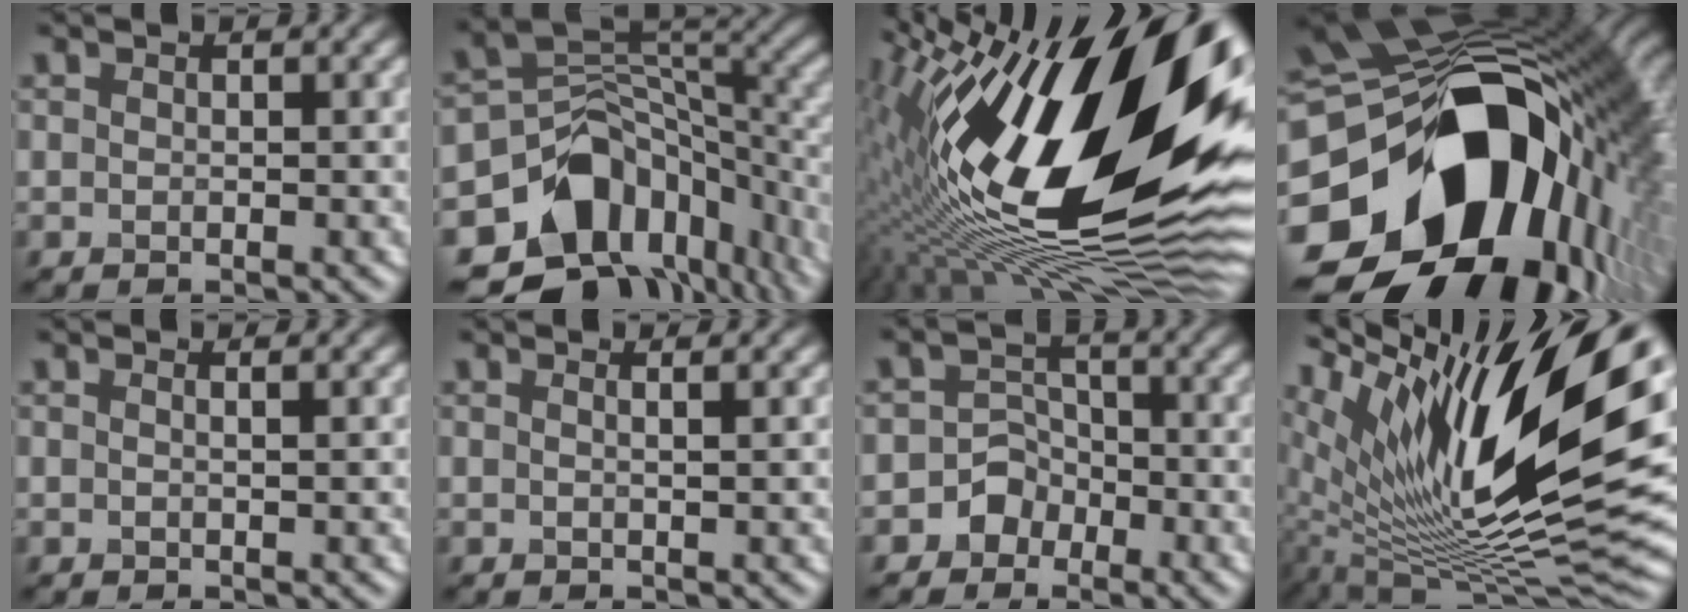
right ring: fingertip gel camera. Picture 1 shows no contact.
{"total": 14.0, "force": [-7.2, 10.0, 6.6], "torque": [-0.127, 0.004, -0.096]}
{"total": 21.6, "force": [3.5, 9.2, 19.2], "torque": [-0.331, 0.017, 0.032]}
{"total": 21.7, "force": [-5.0, 14.7, 15.2], "torque": [-0.293, -0.049, -0.066]}
{"total": 1.3, "force": [0.7, 0.6, 1.0], "torque": [-0.006, 0.002, -0.006]}
{"total": 2.0, "force": [1.0, 0.9, 1.4], "torque": [-0.003, 0.006, -0.010]}
{"total": 2.8, "force": [-1.5, 2.3, 0.4], "torque": [0.030, 0.014, -0.040]}
{"total": 17.6, "force": [6.4, 6.2, 15.1], "torque": [-0.272, 0.006, 0.113]}